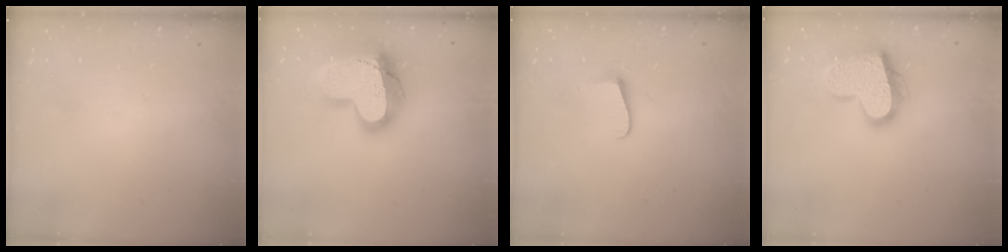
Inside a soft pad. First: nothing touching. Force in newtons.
{"total": 23.4, "press": 23.3, "slide": 1.9}
{"total": 5.6, "press": 5.6, "slide": 0.7}
{"total": 20.3, "press": 20.3, "slide": 1.5}